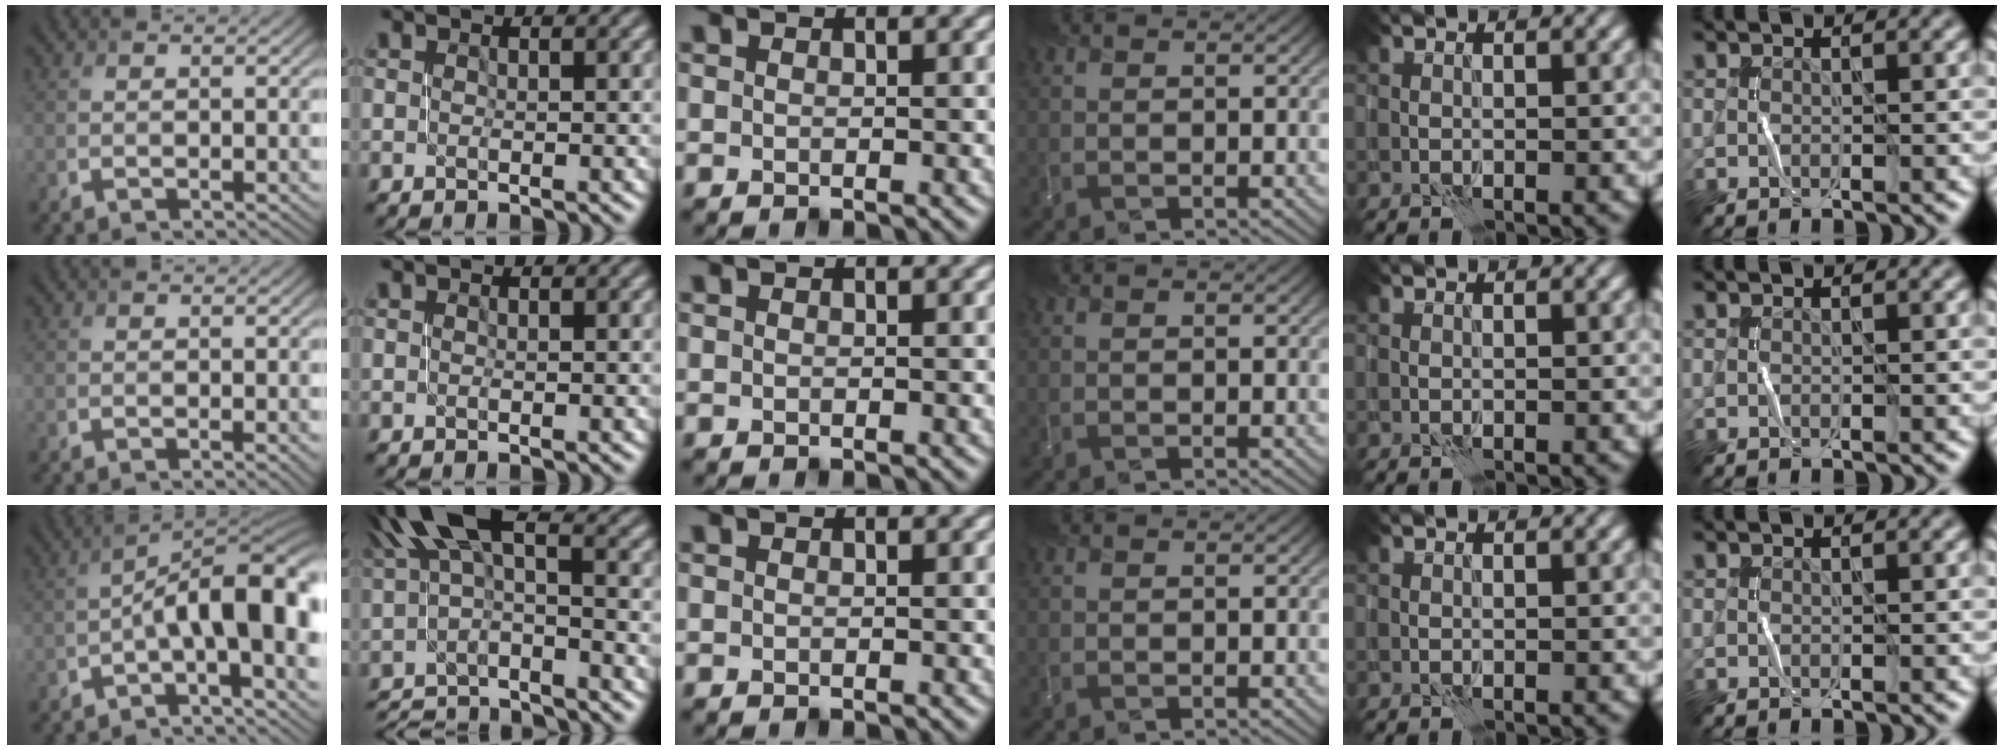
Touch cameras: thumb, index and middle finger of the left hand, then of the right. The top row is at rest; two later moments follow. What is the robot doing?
{"motion": "open", "object": "stapler"}